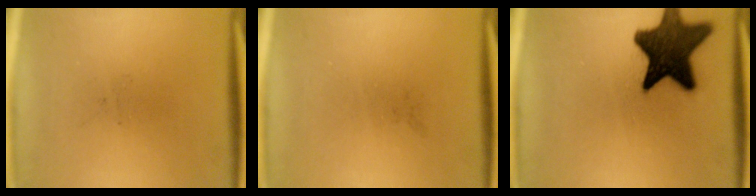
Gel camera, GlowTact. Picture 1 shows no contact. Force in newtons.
{"total": 0.0}
{"total": 14.3}